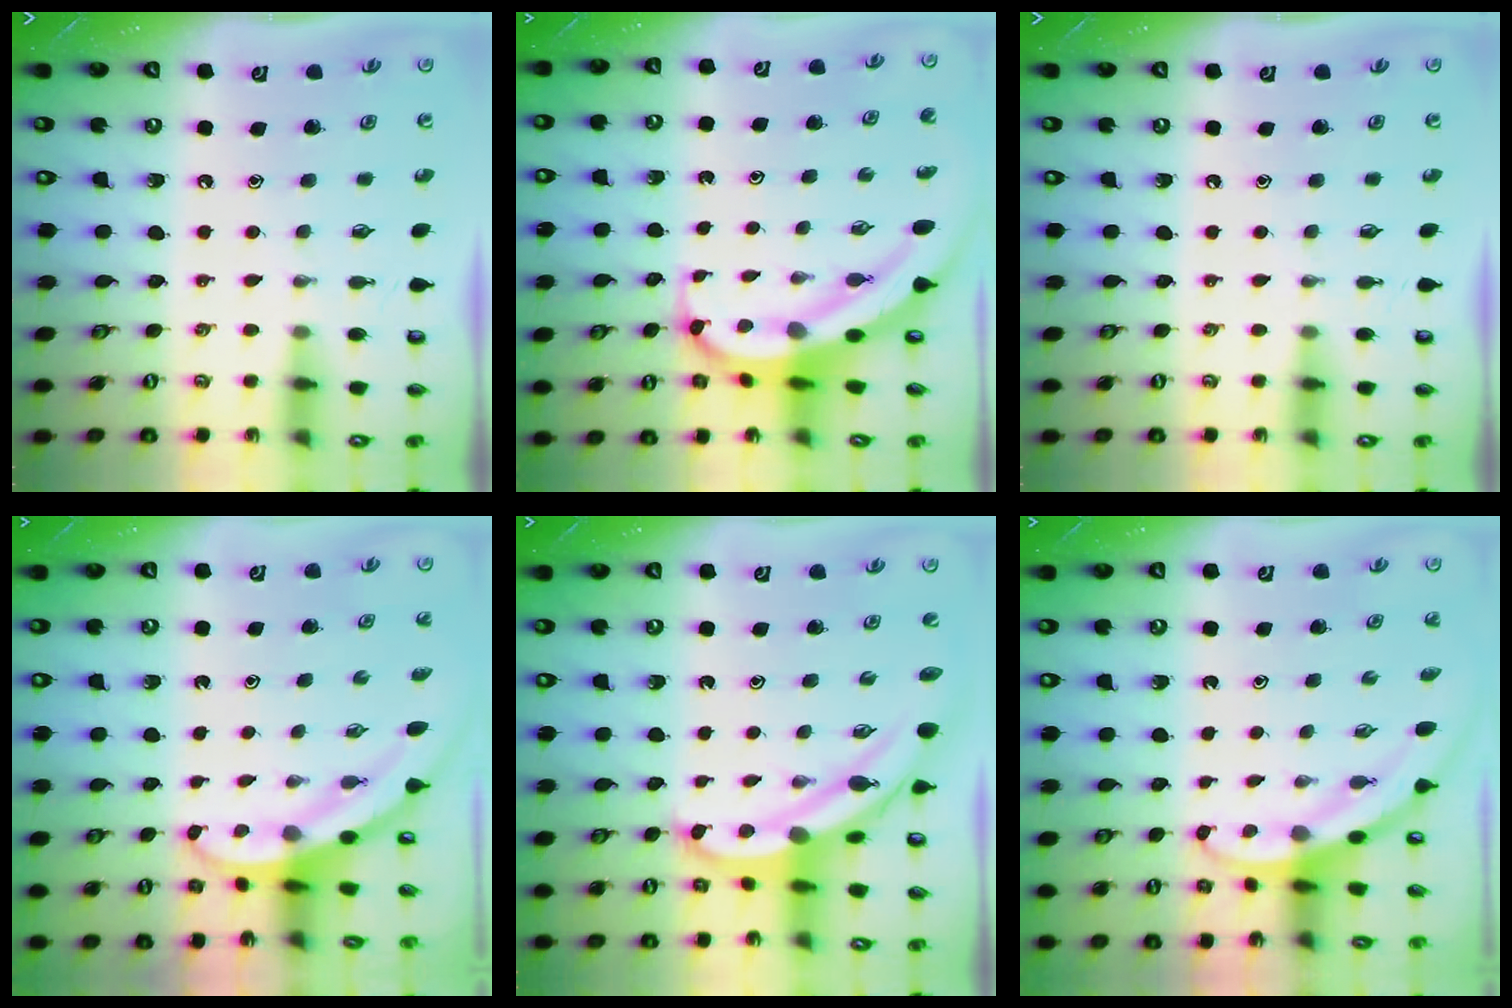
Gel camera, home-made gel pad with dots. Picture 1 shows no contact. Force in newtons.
{"total": 8.9, "press": 8.8, "slide": 0.9}
{"total": 0.0}
{"total": 3.4, "press": 3.4, "slide": 0.2}
{"total": 5.9, "press": 5.9, "slide": 0.3}
{"total": 3.0, "press": 3.0, "slide": 0.1}